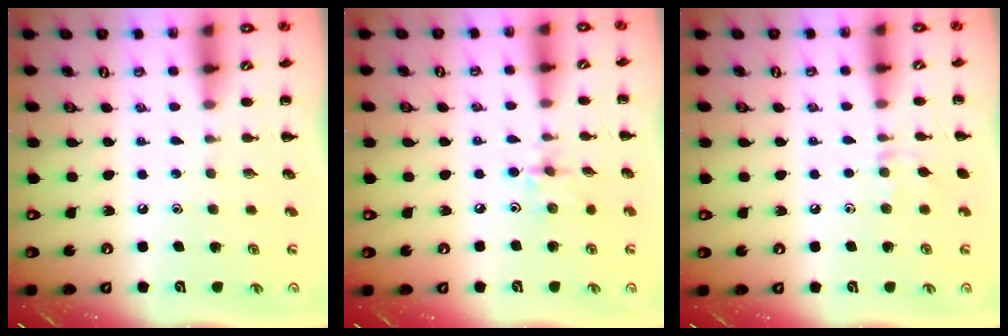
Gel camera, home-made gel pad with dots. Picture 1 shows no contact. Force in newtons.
{"total": 2.9, "press": 2.9, "slide": 0.5}
{"total": 6.2, "press": 5.8, "slide": 2.0}